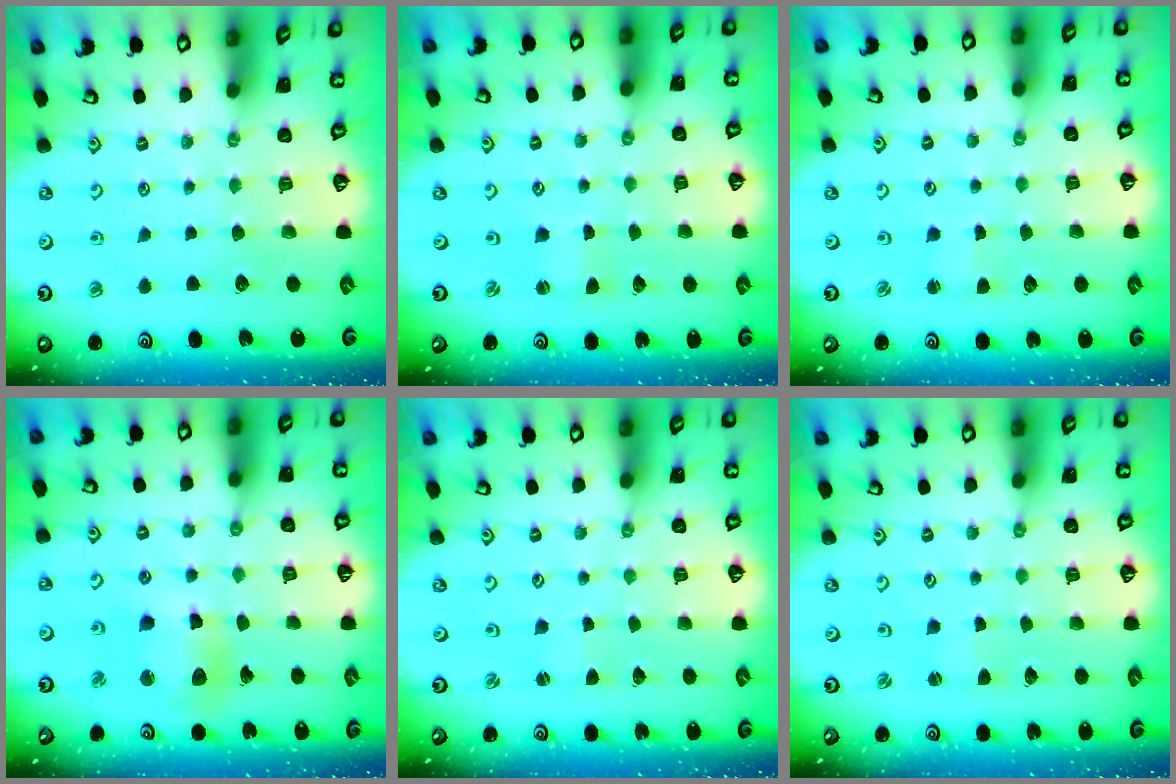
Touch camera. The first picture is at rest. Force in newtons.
{"total": 0.8, "press": 0.8, "slide": 0.0}
{"total": 1.5, "press": 1.5, "slide": 0.2}
{"total": 10.0, "press": 9.5, "slide": 3.2}
{"total": 0.8, "press": 0.8, "slide": 0.1}
{"total": 1.0, "press": 1.0, "slide": 0.2}